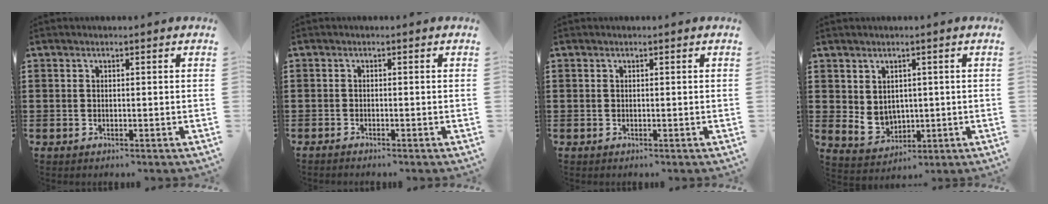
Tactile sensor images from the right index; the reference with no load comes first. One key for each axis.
{"total": 0.7, "fx": -0.7, "fy": 0.0, "fz": 0.1, "tx": -0.003, "ty": -0.001, "tz": -0.015}
{"total": 0.0}
{"total": 3.9, "fx": 1.2, "fy": 3.3, "fz": 1.7, "tx": -0.036, "ty": -0.001, "tz": 0.023}